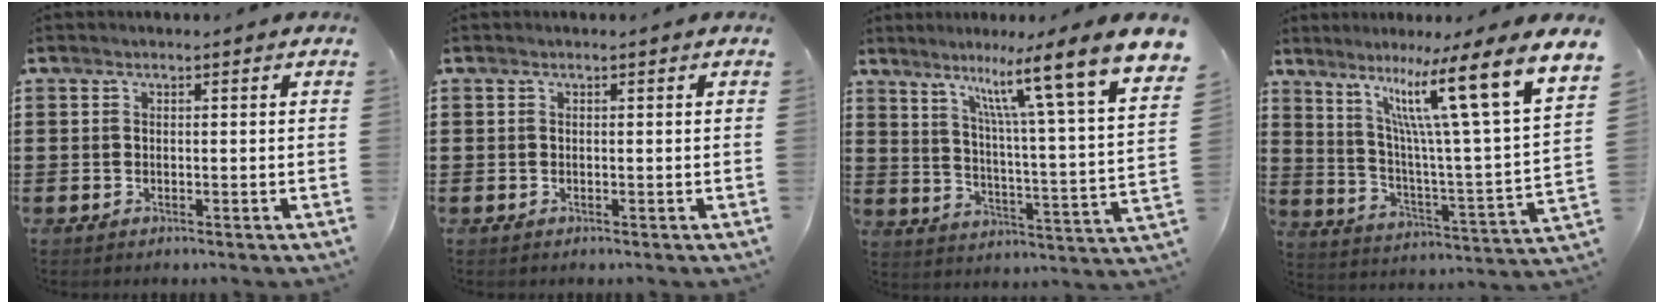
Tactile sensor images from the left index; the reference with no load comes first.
{"total": 0.0}
{"total": 11.6, "force": [8.1, -0.7, 8.2], "torque": [-0.147, -0.076, 0.115]}
{"total": 13.9, "force": [8.9, 0.2, 10.7], "torque": [-0.203, -0.073, 0.128]}